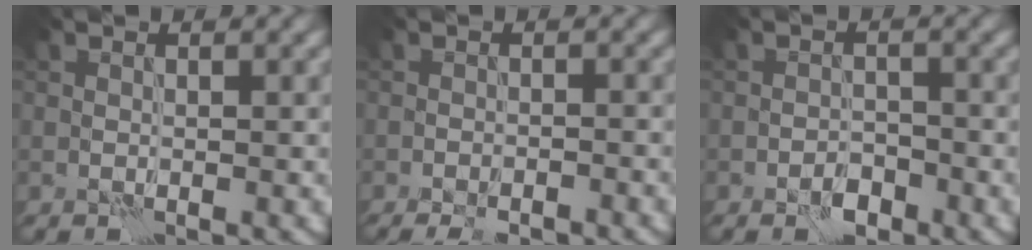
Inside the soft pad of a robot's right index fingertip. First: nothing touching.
{"total": 3.9, "force": [-3.4, 0.9, 1.8], "torque": [-0.032, 0.003, -0.047]}
{"total": 1.8, "force": [-1.2, 1.1, 0.9], "torque": [-0.010, 0.004, -0.023]}